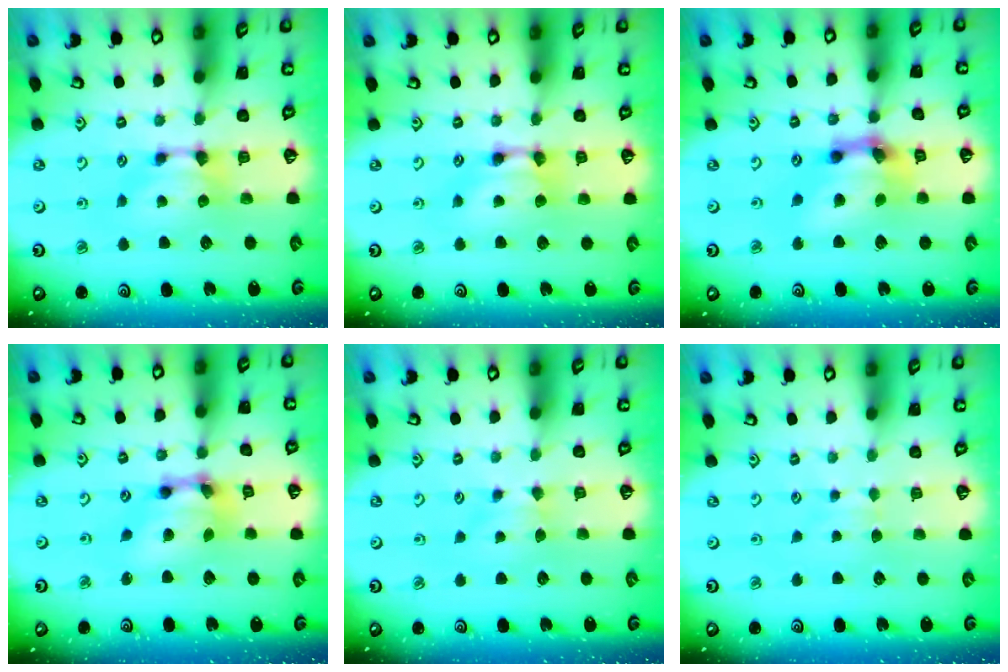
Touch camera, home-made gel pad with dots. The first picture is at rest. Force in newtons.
{"total": 2.0, "press": 2.0, "slide": 0.1}
{"total": 7.7, "press": 7.2, "slide": 2.8}
{"total": 8.4, "press": 7.8, "slide": 2.9}
{"total": 2.3, "press": 2.2, "slide": 0.6}
{"total": 3.1, "press": 3.1, "slide": 0.3}